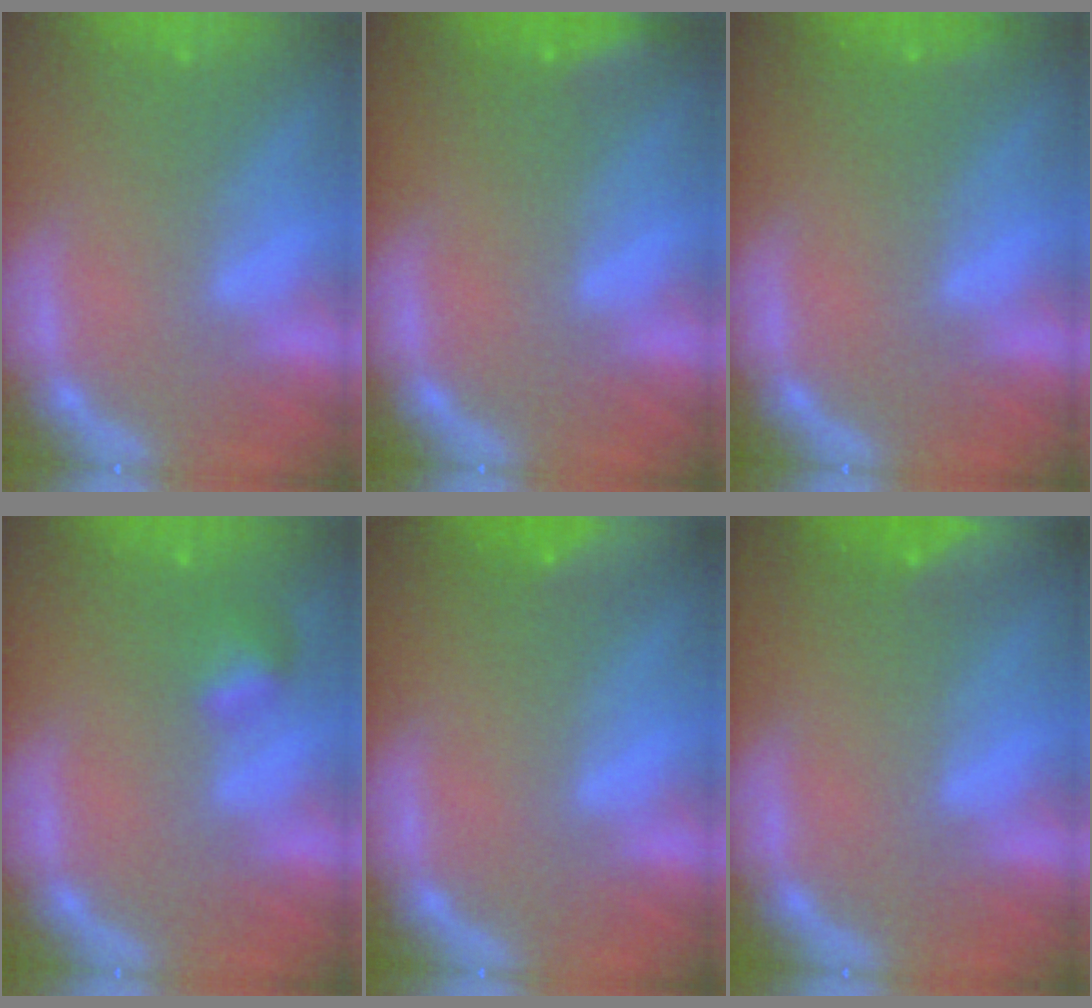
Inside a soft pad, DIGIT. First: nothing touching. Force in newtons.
{"total": 2.9}
{"total": 0.9}
{"total": 1.9}
{"total": 9.4}
{"total": 8.0}